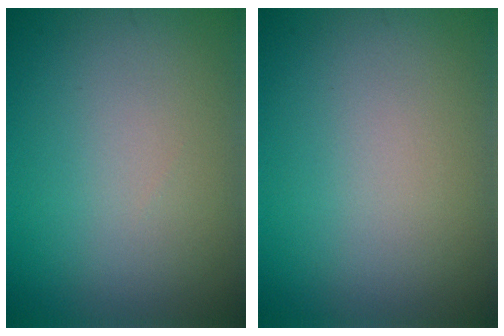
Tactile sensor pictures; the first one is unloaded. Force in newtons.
{"total": 0.0}